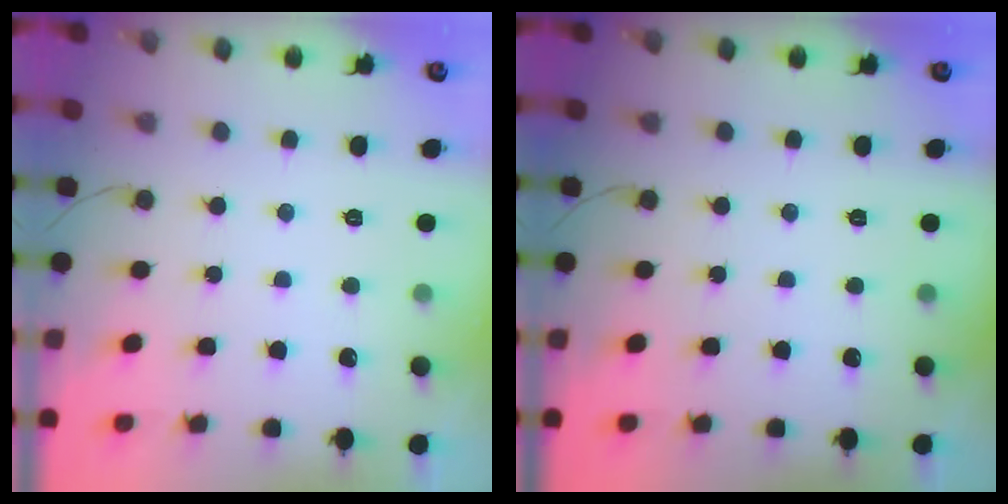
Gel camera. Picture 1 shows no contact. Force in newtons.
{"total": 0.0}